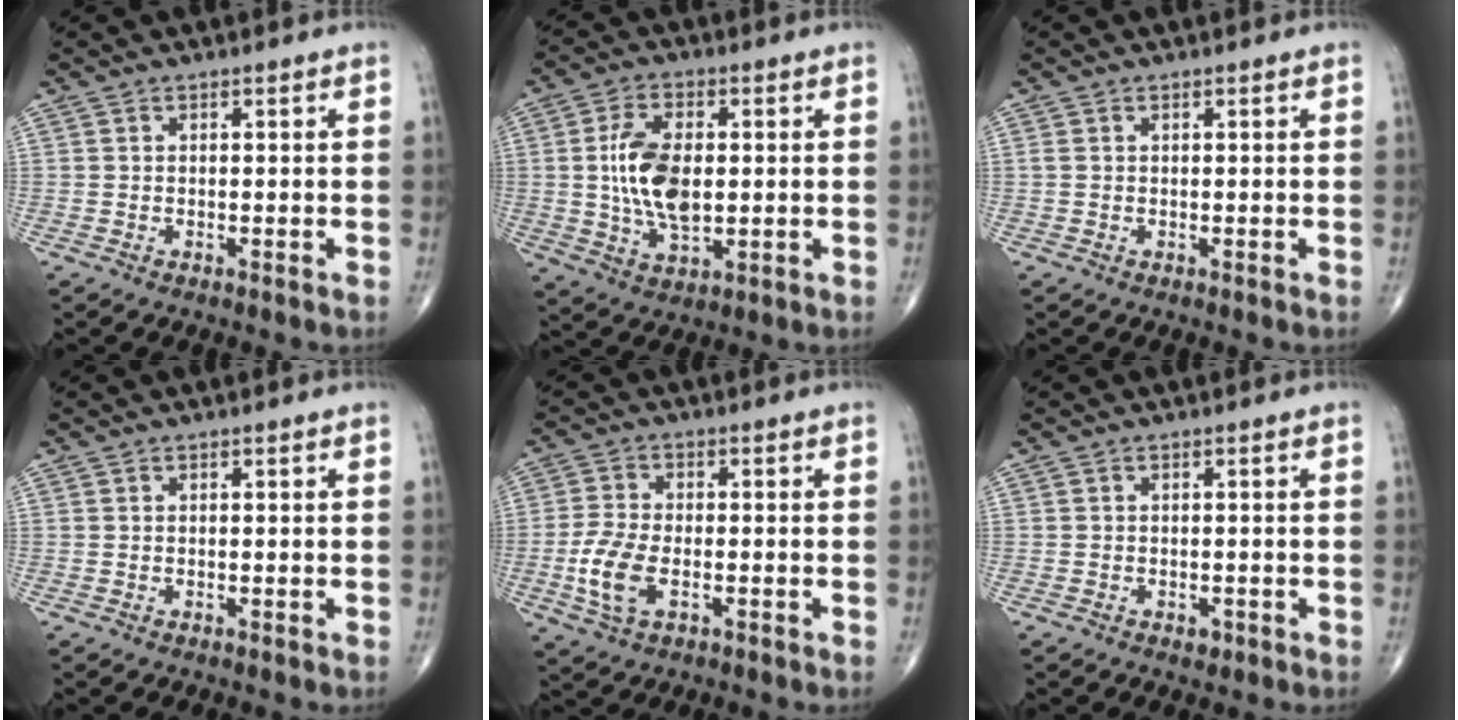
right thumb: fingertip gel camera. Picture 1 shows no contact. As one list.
[{"total": 11.7, "force": [0.5, 6.3, 9.8], "torque": [-0.183, -0.004, 0.015]}, {"total": 0.6, "force": [0.2, 0.4, 0.4], "torque": [-0.013, 0.007, 0.005]}, {"total": 0.0}, {"total": 7.6, "force": [-2.1, 4.0, 6.2], "torque": [-0.141, 0.003, -0.039]}, {"total": 1.1, "force": [-0.6, 0.7, 0.5], "torque": [-0.004, 0.001, -0.007]}]